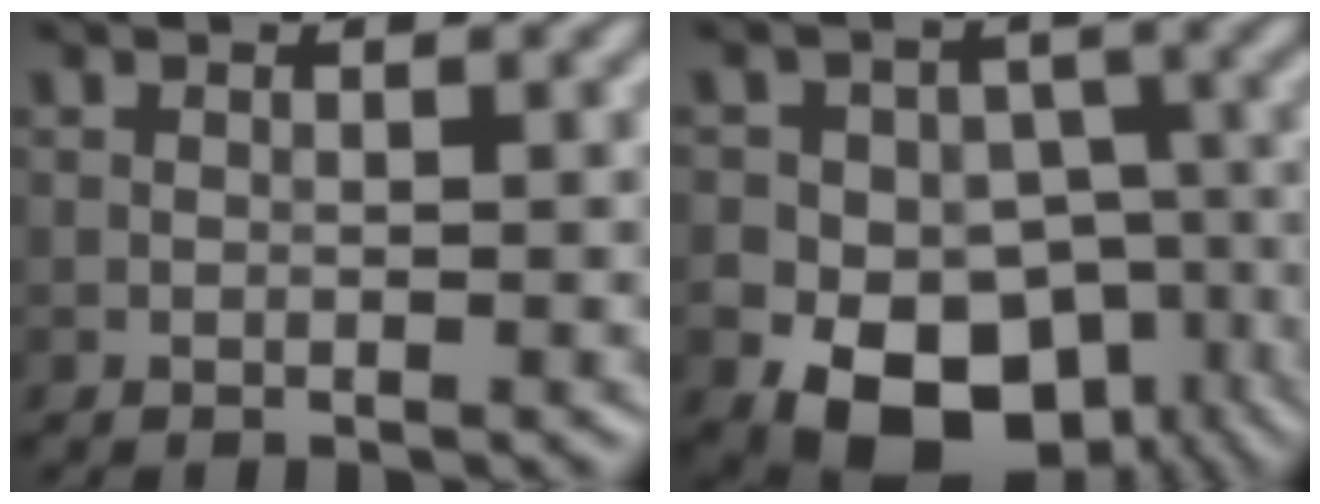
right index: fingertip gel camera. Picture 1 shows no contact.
{"total": 13.7, "force": [-6.7, 10.3, 6.0], "torque": [-0.071, -0.031, -0.118]}